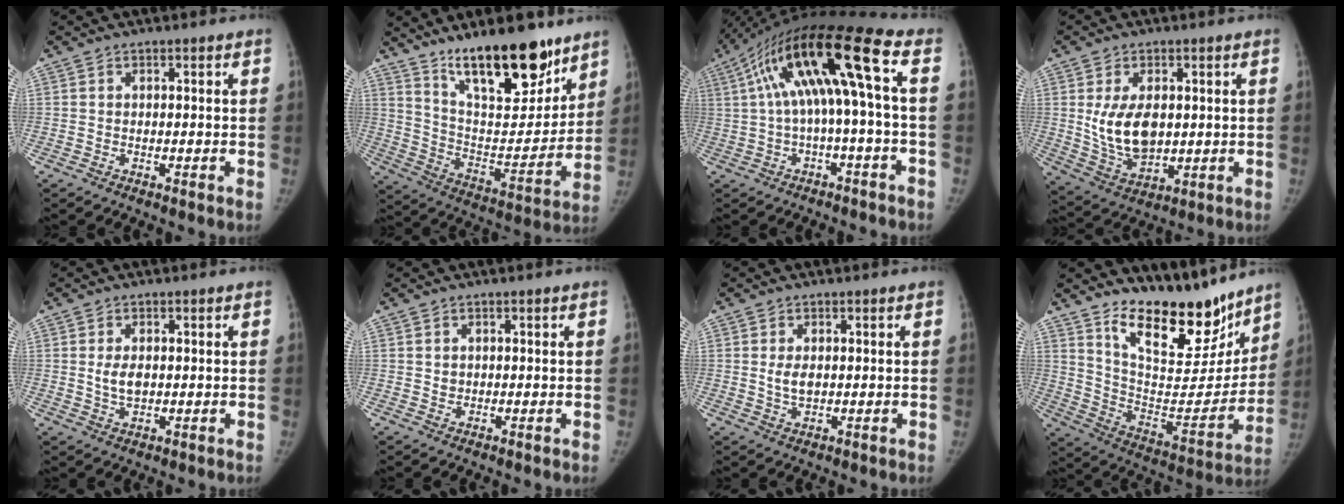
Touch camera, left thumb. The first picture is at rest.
{"total": 21.6, "force": [15.4, 7.2, 13.4], "torque": [-0.159, -0.093, 0.260]}
{"total": 16.3, "force": [1.7, 2.4, 16.0], "torque": [-0.305, 0.063, 0.031]}
{"total": 10.7, "force": [1.3, 6.6, 8.3], "torque": [-0.131, -0.017, 0.042]}
{"total": 3.6, "force": [0.4, 2.2, 2.8], "torque": [-0.050, -0.006, 0.011]}
{"total": 1.0, "force": [0.3, 0.9, 0.4], "torque": [0.001, -0.001, 0.007]}
{"total": 2.9, "force": [0.4, 1.7, 2.3], "torque": [-0.042, -0.008, 0.012]}
{"total": 21.3, "force": [16.5, 7.8, 11.0], "torque": [-0.103, -0.113, 0.276]}